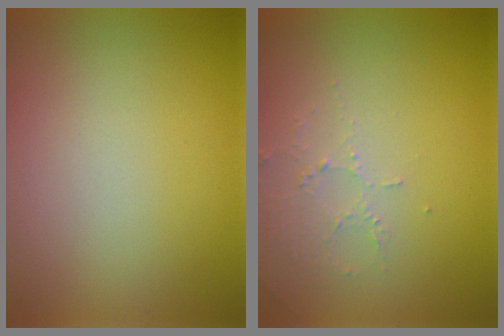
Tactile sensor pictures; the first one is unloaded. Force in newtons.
{"total": 1.9, "press": 1.8, "slide": 0.4}